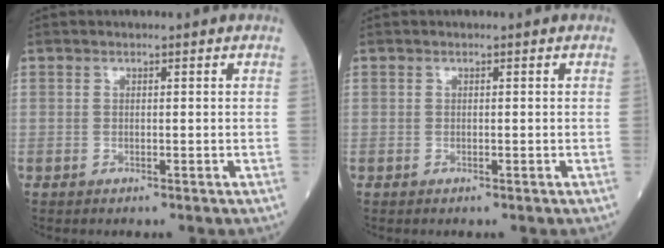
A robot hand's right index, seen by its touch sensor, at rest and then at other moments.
{"total": 0.0}